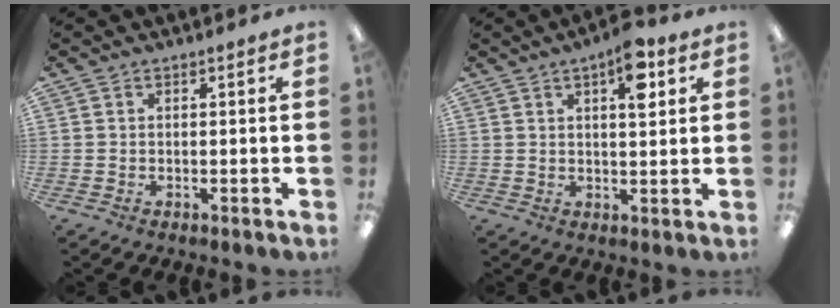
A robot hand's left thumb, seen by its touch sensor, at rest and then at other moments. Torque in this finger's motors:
{"motor_torque": [0.05, 0.22, -0.37, 0.25, 0.10]}